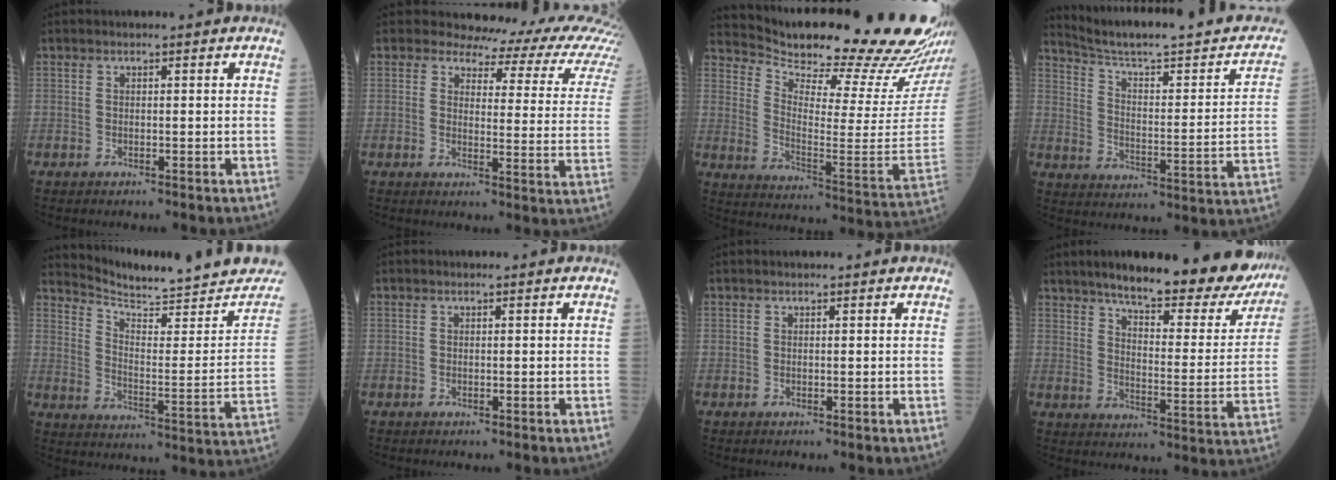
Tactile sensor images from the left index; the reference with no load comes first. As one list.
[{"total": 15.5, "force": [14.3, 4.5, 3.9], "torque": [-0.014, -0.069, 0.116]}, {"total": 25.5, "force": [23.7, 0.3, 9.5], "torque": [-0.168, -0.121, 0.315]}, {"total": 21.9, "force": [19.0, 1.6, 10.7], "torque": [-0.150, -0.042, 0.260]}, {"total": 19.3, "force": [18.5, 0.7, 5.4], "torque": [-0.088, -0.088, 0.244]}, {"total": 0.0}, {"total": 0.6, "force": [-0.5, 0.0, -0.2], "torque": [0.002, -0.004, -0.009]}, {"total": 24.4, "force": [20.3, 5.3, 12.5], "torque": [-0.169, -0.040, 0.250]}]